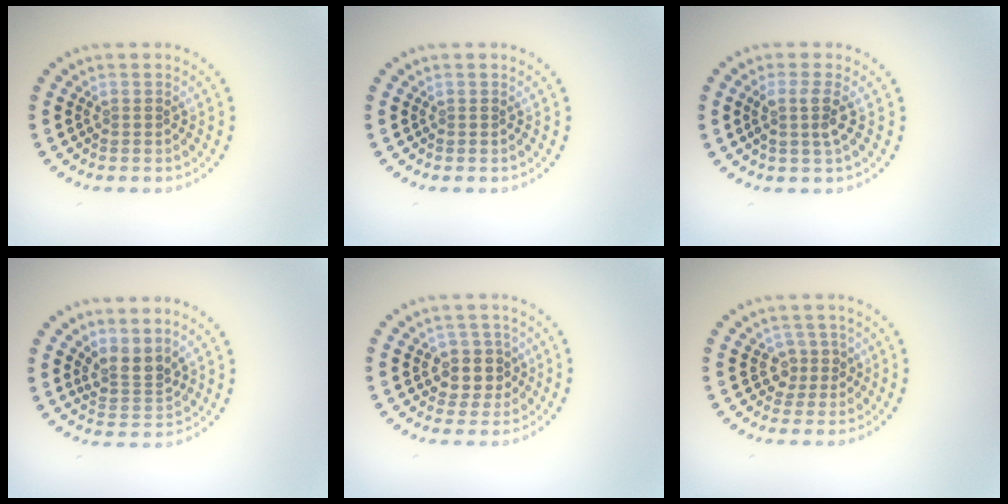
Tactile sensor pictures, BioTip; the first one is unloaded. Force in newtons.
{"total": 0.0}
{"total": 2.2, "press": 1.8, "slide": 1.3}
{"total": 2.6, "press": 1.9, "slide": 1.8}
{"total": 3.0, "press": 2.6, "slide": 1.5}
{"total": 2.1, "press": 1.6, "slide": 1.3}